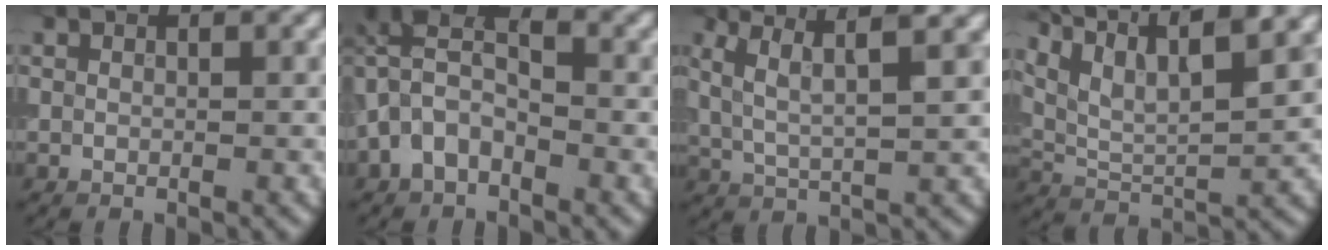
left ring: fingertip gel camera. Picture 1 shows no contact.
{"total": 5.4, "force": [-1.2, 3.4, 4.0], "torque": [-0.077, 0.022, -0.039]}
{"total": 4.9, "force": [2.5, 0.8, 4.1], "torque": [-0.084, 0.008, 0.051]}
{"total": 11.1, "force": [7.8, 3.0, 7.3], "torque": [-0.149, 0.023, 0.105]}